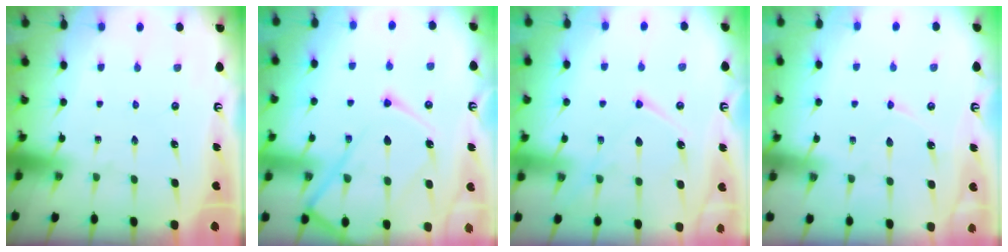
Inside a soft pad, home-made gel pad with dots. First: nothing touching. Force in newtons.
{"total": 15.7, "press": 15.6, "slide": 1.8}
{"total": 11.8, "press": 11.8, "slide": 1.2}
{"total": 5.3, "press": 5.3, "slide": 0.4}